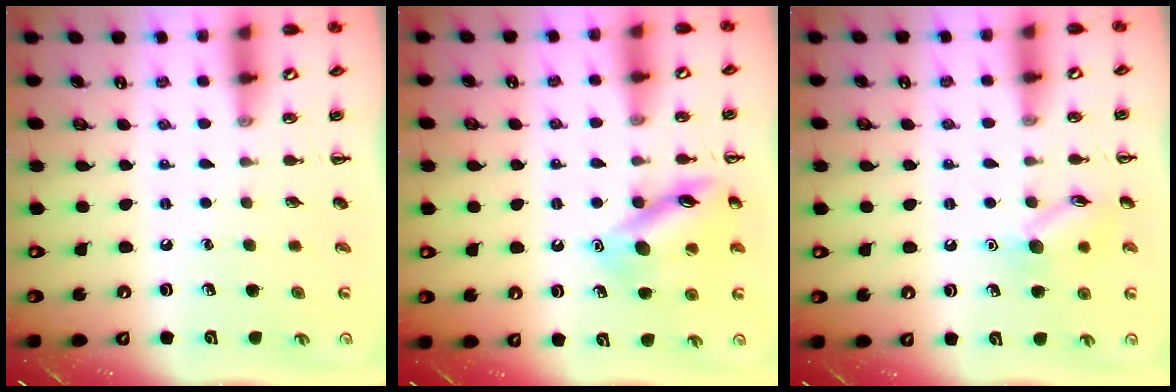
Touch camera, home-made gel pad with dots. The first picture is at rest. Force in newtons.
{"total": 14.0, "press": 13.9, "slide": 1.3}
{"total": 9.4, "press": 9.4, "slide": 0.5}